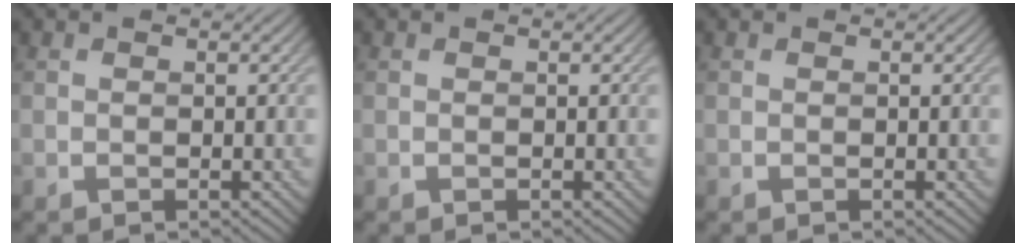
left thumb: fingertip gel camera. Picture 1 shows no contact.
{"total": 0.0}
{"total": 0.0}